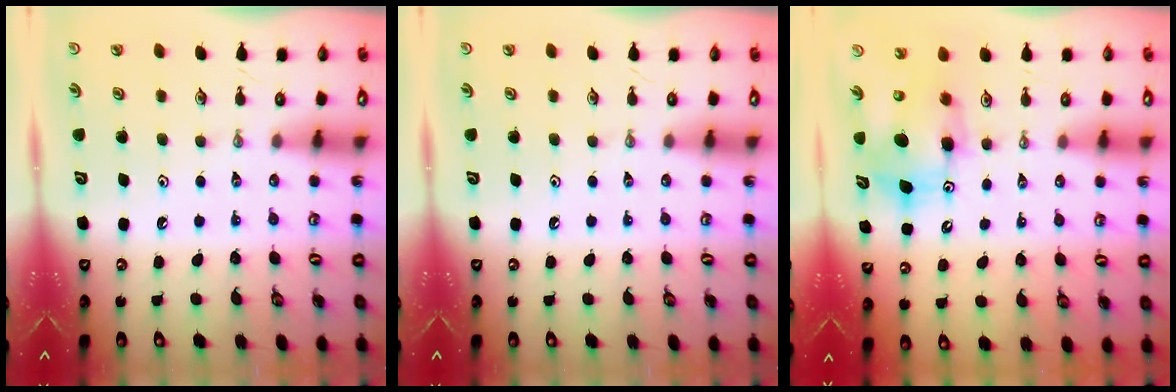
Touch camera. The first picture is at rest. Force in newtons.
{"total": 0.0}
{"total": 8.0, "press": 7.8, "slide": 1.8}